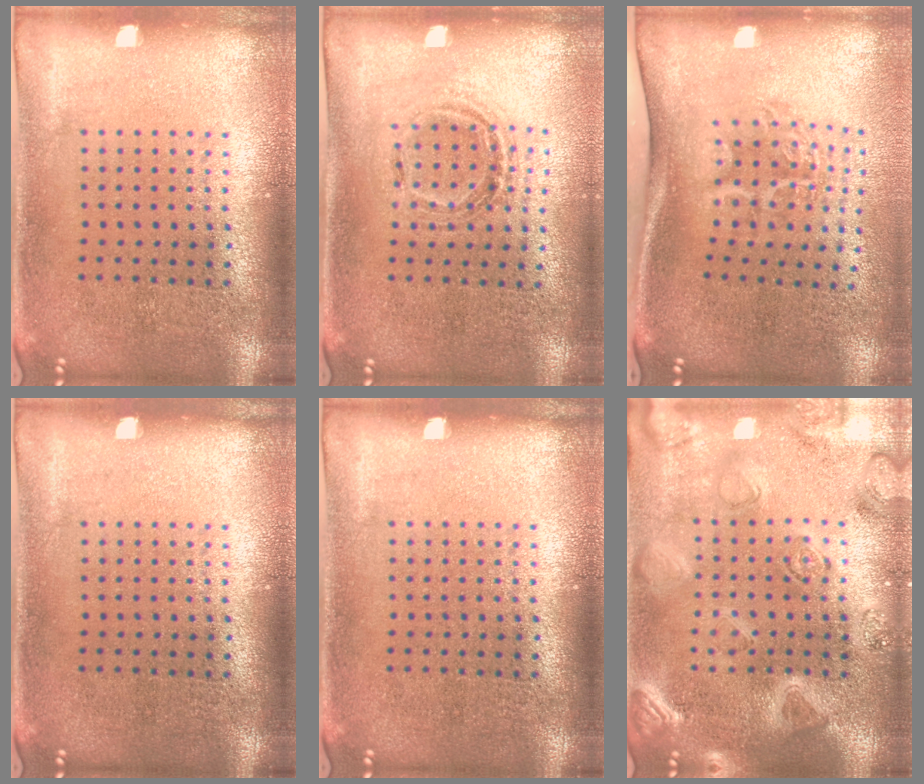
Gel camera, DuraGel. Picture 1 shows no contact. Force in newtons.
{"total": 1.0, "press": 1.0, "slide": 0.2}
{"total": 1.9, "press": 1.2, "slide": 1.4}
{"total": 0.0}
{"total": 0.0}
{"total": 3.1, "press": 2.9, "slide": 0.9}